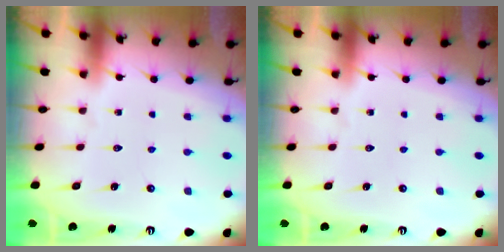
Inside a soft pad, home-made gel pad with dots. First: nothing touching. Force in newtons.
{"total": 0.0}